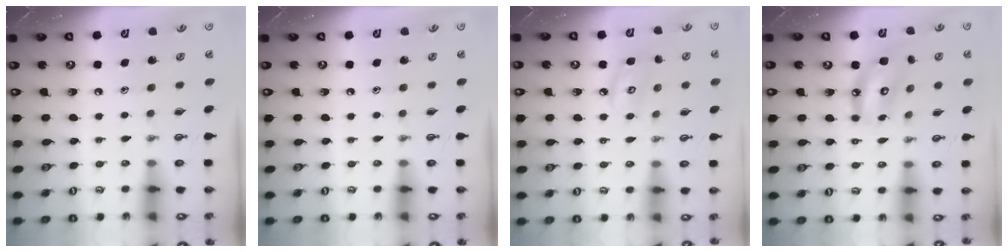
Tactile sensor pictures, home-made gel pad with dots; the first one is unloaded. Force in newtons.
{"total": 0.0}
{"total": 7.2, "press": 7.2, "slide": 0.6}
{"total": 10.8, "press": 10.7, "slide": 1.1}